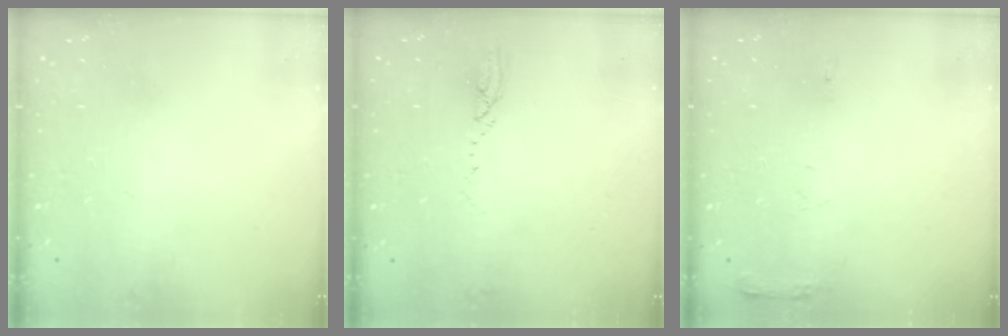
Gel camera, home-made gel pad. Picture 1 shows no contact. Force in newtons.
{"total": 2.5, "press": 2.5, "slide": 0.2}
{"total": 4.9, "press": 4.9, "slide": 0.7}